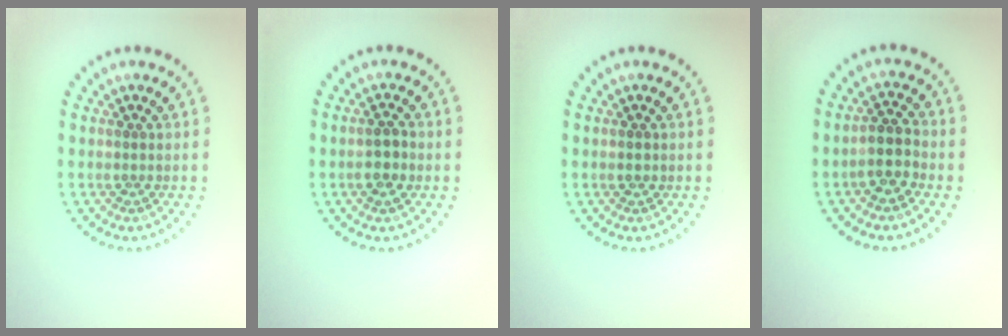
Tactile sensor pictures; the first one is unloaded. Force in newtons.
{"total": 2.3, "press": 2.3, "slide": 0.6}
{"total": 0.9, "press": 0.9, "slide": 0.1}
{"total": 2.9, "press": 2.6, "slide": 1.2}